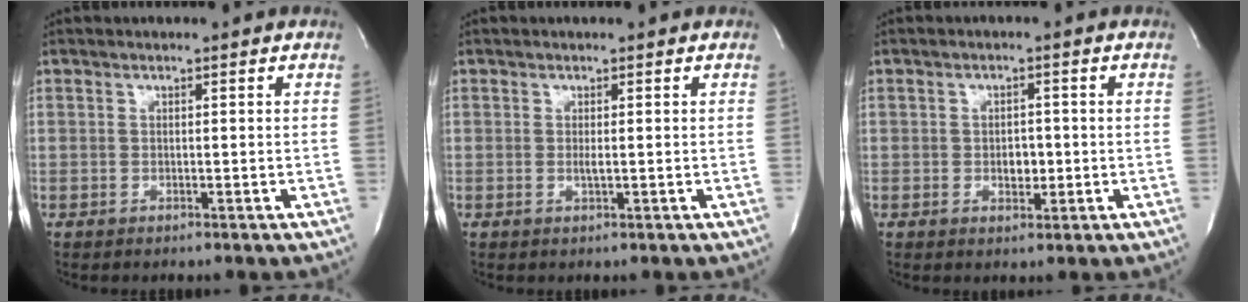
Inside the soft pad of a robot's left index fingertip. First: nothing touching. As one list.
[{"total": 0.8, "force": [0.2, 0.0, 0.8], "torque": [-0.022, 0.001, 0.003]}, {"total": 2.6, "force": [-0.4, 1.7, 1.9], "torque": [-0.028, 0.002, -0.001]}]